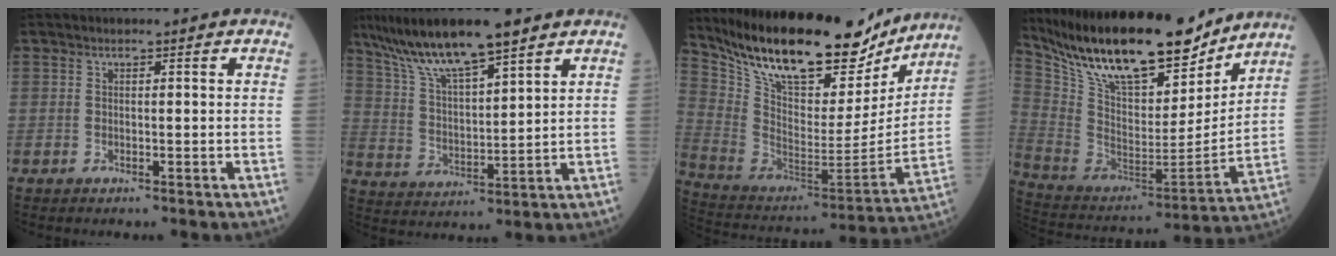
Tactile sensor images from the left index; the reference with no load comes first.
{"total": 13.5, "force": [10.2, 1.7, 8.6], "torque": [-0.166, 0.010, 0.190]}
{"total": 25.7, "force": [21.1, 7.5, 12.6], "torque": [-0.223, -0.019, 0.336]}
{"total": 24.8, "force": [19.8, 6.6, 13.3], "torque": [-0.250, -0.007, 0.337]}